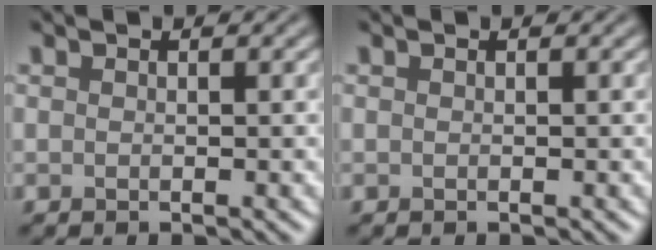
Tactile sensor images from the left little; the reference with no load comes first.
{"total": 0.0}